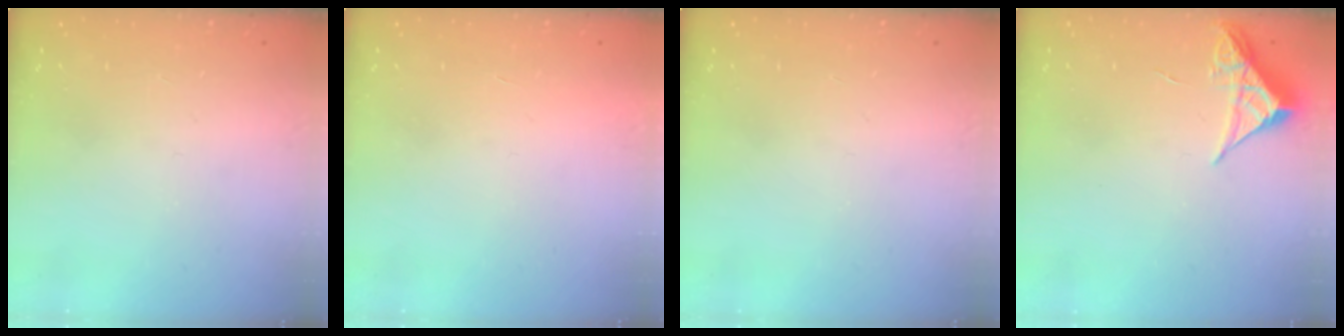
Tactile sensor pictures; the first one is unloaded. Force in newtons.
{"total": 1.7, "press": 1.7, "slide": 0.1}
{"total": 0.0}
{"total": 5.2, "press": 5.1, "slide": 0.3}